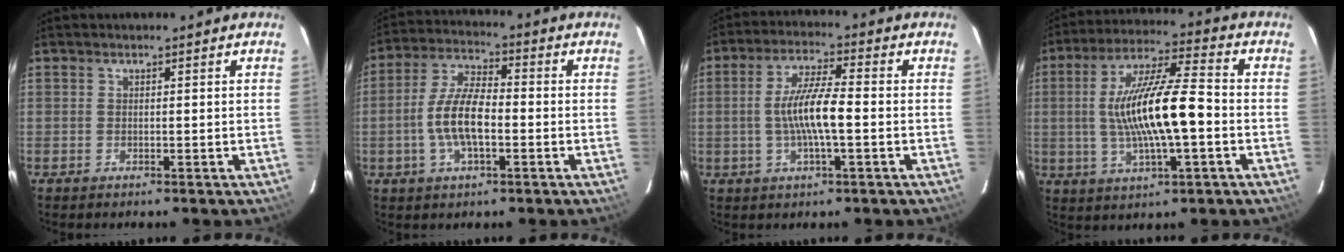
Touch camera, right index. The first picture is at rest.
{"total": 9.7, "force": [-2.3, 3.8, 8.7], "torque": [-0.179, 0.006, -0.044]}
{"total": 8.7, "force": [-1.3, 1.3, 8.5], "torque": [-0.165, 0.002, -0.023]}
{"total": 15.8, "force": [-1.5, 3.2, 15.4], "torque": [-0.287, 0.007, -0.025]}